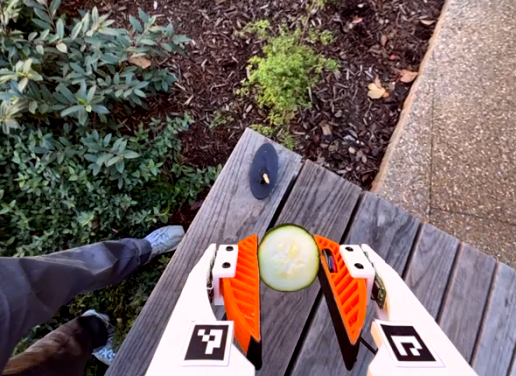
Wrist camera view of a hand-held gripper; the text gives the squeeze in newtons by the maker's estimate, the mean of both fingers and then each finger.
{"total": 6.3, "left": 5.9, "right": 6.6}